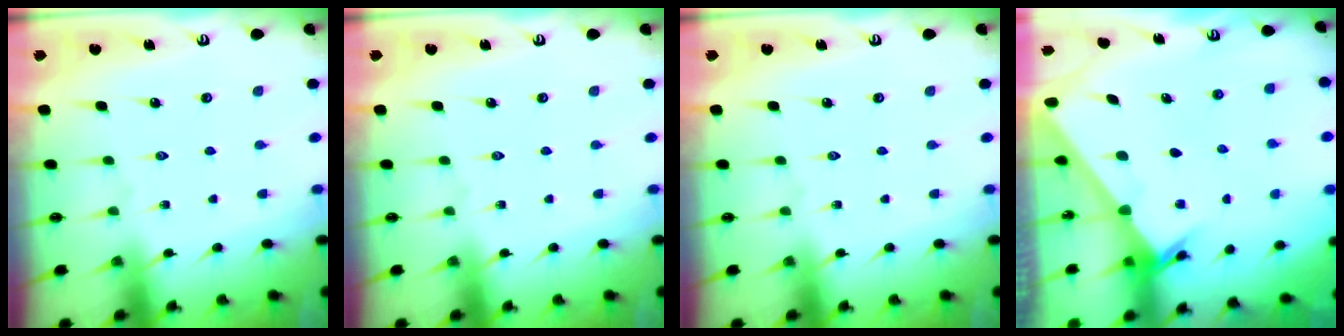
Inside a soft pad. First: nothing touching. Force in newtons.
{"total": 0.0}
{"total": 0.0}
{"total": 2.1, "press": 2.1, "slide": 0.2}